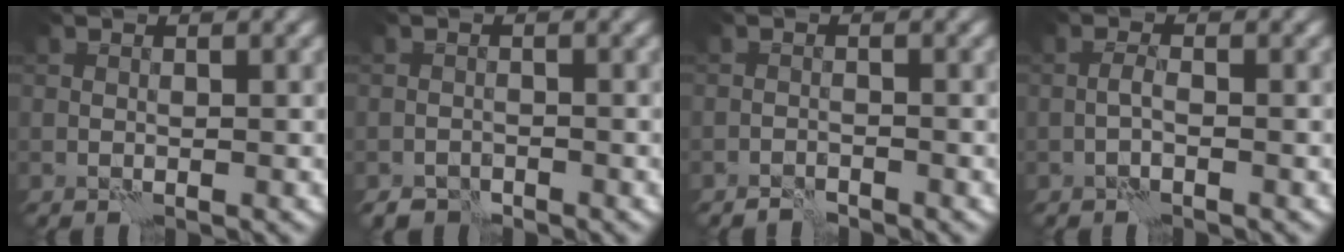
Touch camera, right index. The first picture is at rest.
{"total": 1.7, "force": [-1.6, 0.6, 0.0], "torque": [0.000, 0.001, -0.030]}
{"total": 1.1, "force": [-1.1, -0.1, 0.0], "torque": [0.003, 0.004, -0.023]}
{"total": 0.7, "force": [-0.4, -0.2, 0.5], "torque": [-0.013, 0.004, -0.010]}